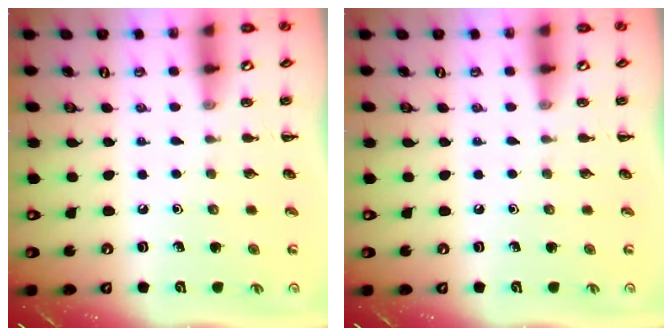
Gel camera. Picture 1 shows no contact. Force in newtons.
{"total": 0.0}